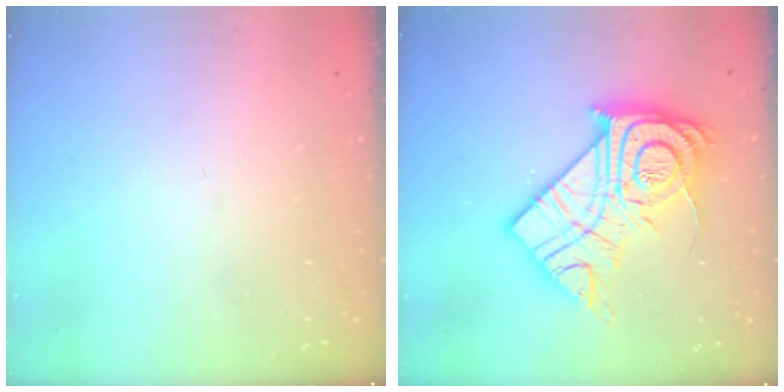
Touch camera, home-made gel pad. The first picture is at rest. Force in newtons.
{"total": 21.7, "press": 21.6, "slide": 1.7}